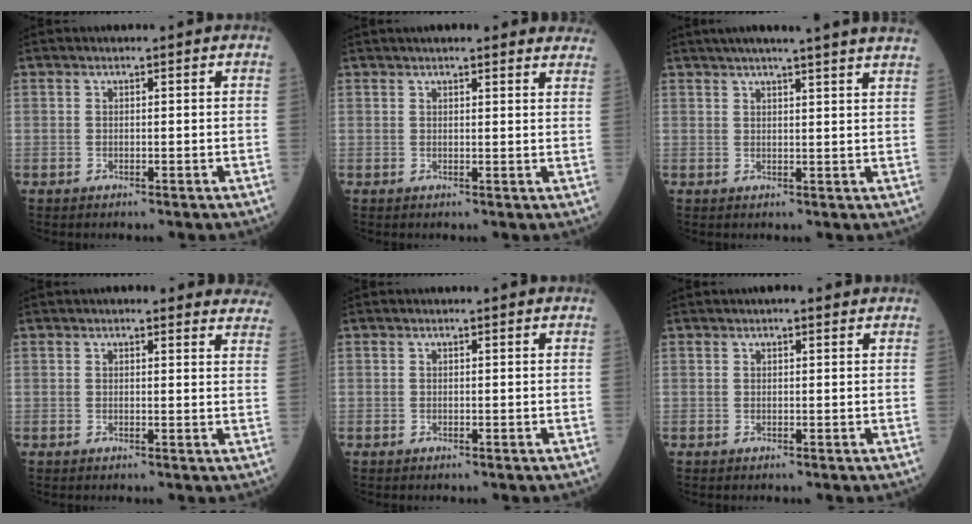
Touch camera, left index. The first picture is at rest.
{"total": 13.3, "force": [12.1, 2.2, 5.1], "torque": [-0.046, 0.023, 0.130]}
{"total": 15.4, "force": [13.5, -0.7, 7.4], "torque": [-0.115, 0.007, 0.160]}
{"total": 11.5, "force": [10.7, 2.3, 3.7], "torque": [-0.009, 0.001, 0.096]}
{"total": 0.0}
{"total": 1.8, "force": [1.3, 0.4, 1.1], "torque": [-0.016, 0.017, 0.018]}